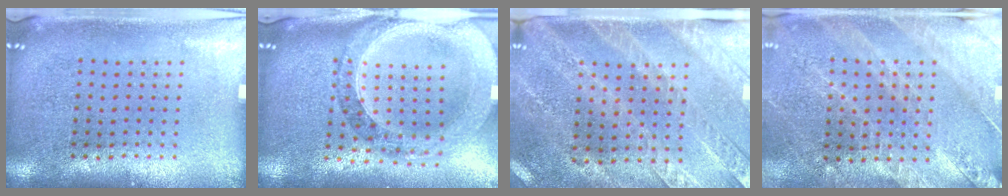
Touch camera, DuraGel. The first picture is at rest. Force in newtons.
{"total": 1.8, "press": 1.7, "slide": 0.5}
{"total": 2.7, "press": 2.4, "slide": 1.2}
{"total": 2.5, "press": 2.5, "slide": 0.4}